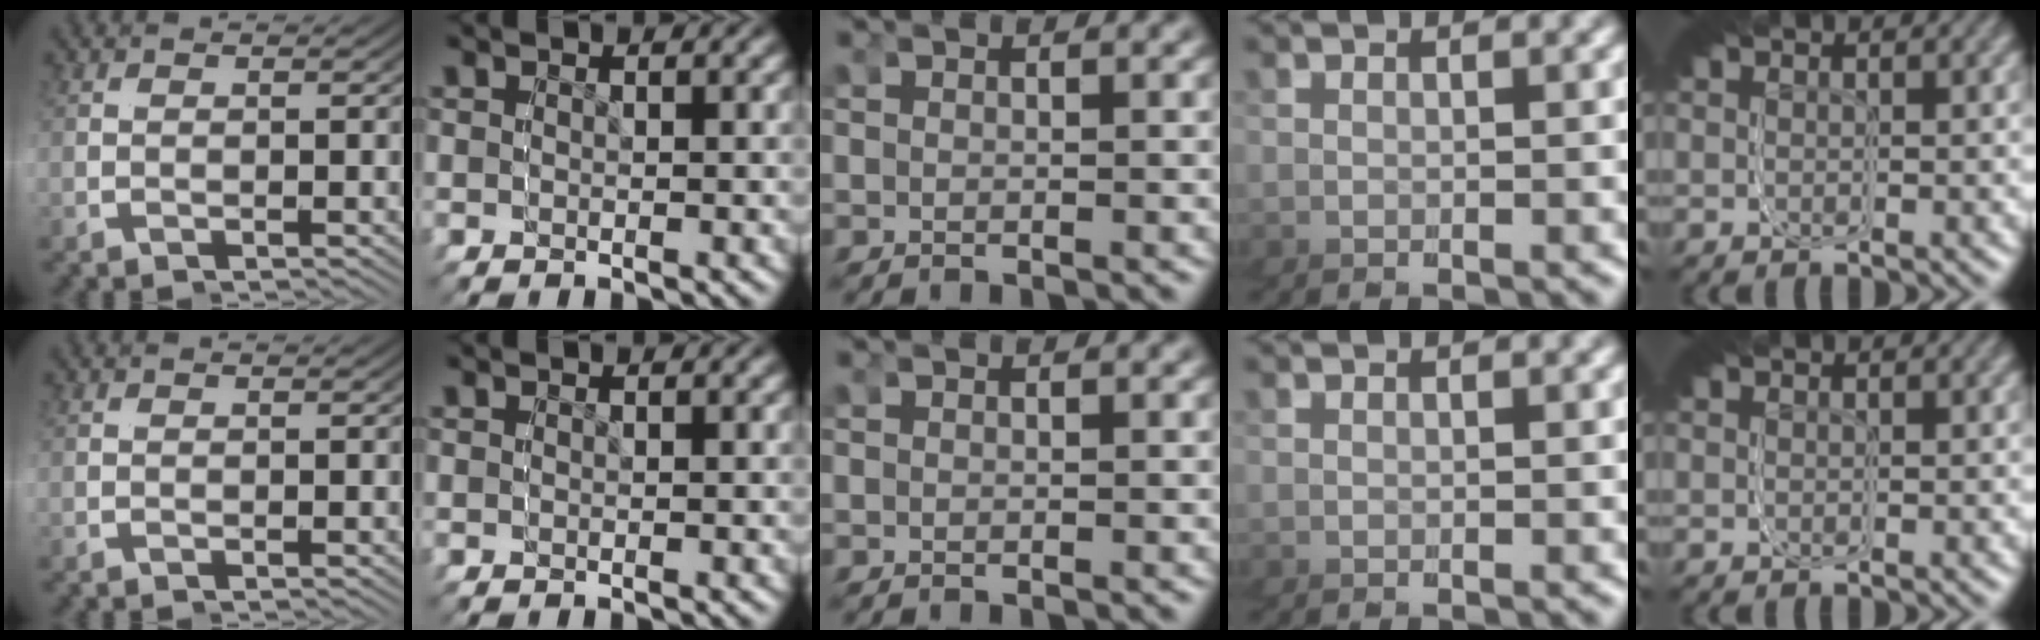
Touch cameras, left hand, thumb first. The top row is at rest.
{}